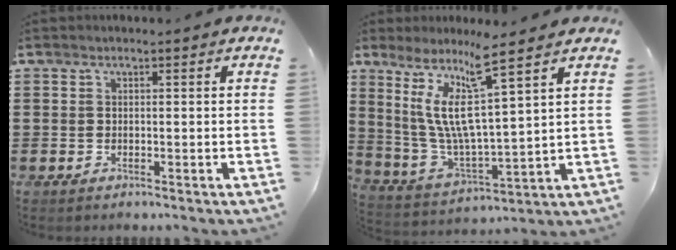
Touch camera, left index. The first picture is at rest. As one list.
[{"total": 10.1, "force": [5.9, 0.5, 8.2], "torque": [-0.186, -0.039, 0.092]}]